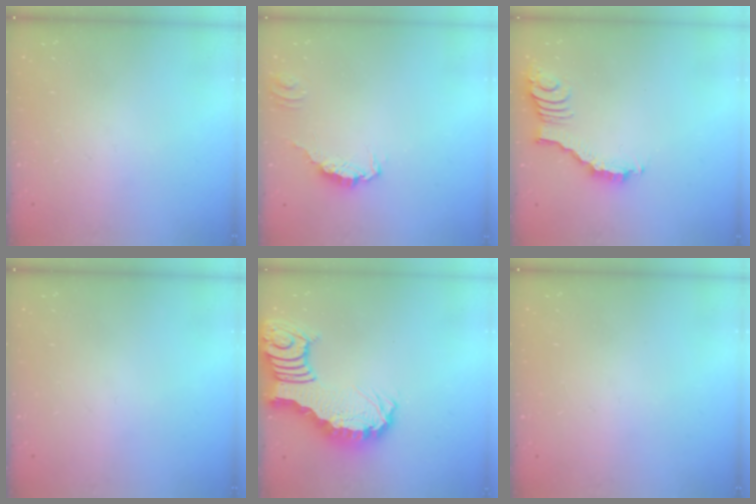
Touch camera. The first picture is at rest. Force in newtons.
{"total": 0.5, "press": 0.5, "slide": 0.2}
{"total": 3.5, "press": 3.5, "slide": 0.4}
{"total": 0.0}
{"total": 6.3, "press": 6.3, "slide": 0.9}
{"total": 0.0}